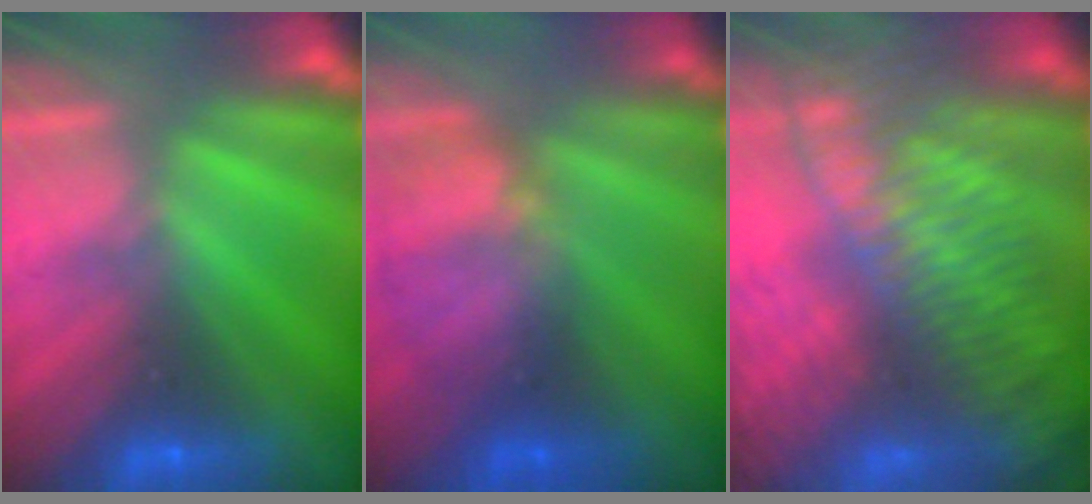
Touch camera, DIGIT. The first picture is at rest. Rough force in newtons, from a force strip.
{"total": 8.5}
{"total": 13.7}